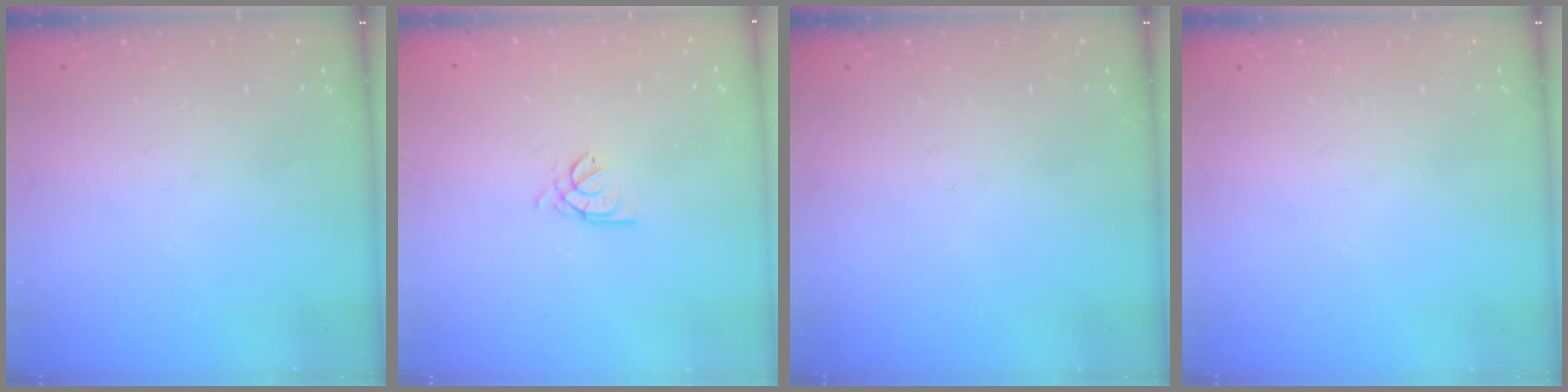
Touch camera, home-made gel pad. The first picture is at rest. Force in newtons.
{"total": 2.2, "press": 2.2, "slide": 0.6}
{"total": 0.0}
{"total": 0.0}